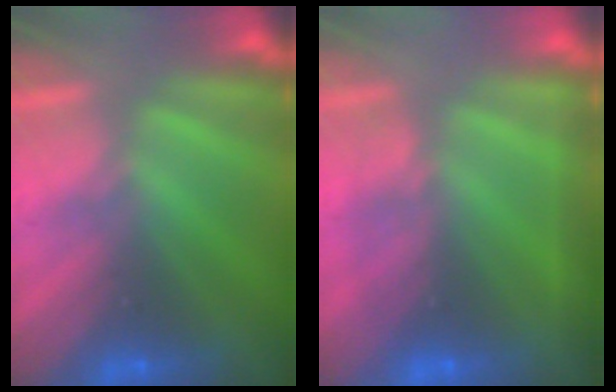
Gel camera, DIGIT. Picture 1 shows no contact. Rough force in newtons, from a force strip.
{"total": 2.2}